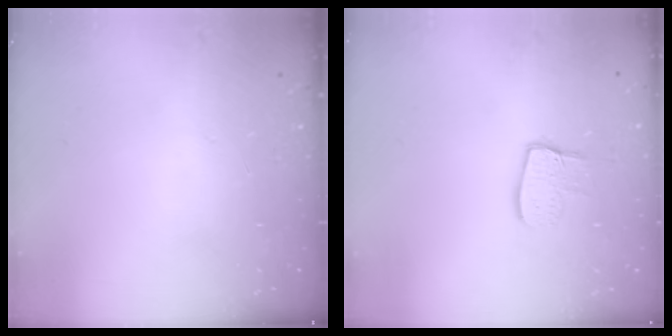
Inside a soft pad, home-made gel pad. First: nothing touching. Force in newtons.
{"total": 8.5, "press": 8.5, "slide": 0.7}